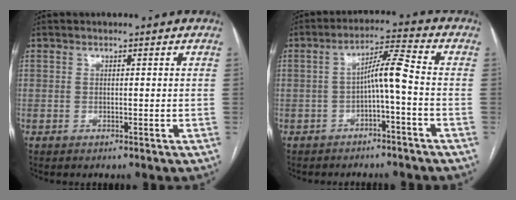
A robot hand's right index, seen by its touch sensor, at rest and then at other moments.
{"total": 5.5, "force": [-1.4, 0.0, 5.4], "torque": [-0.092, 0.022, -0.021]}